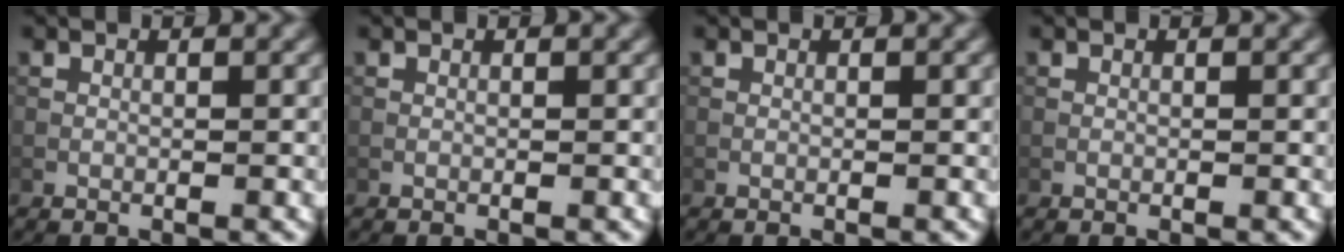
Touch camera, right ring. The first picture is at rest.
{"total": 0.0}
{"total": 0.0}
{"total": 0.0}